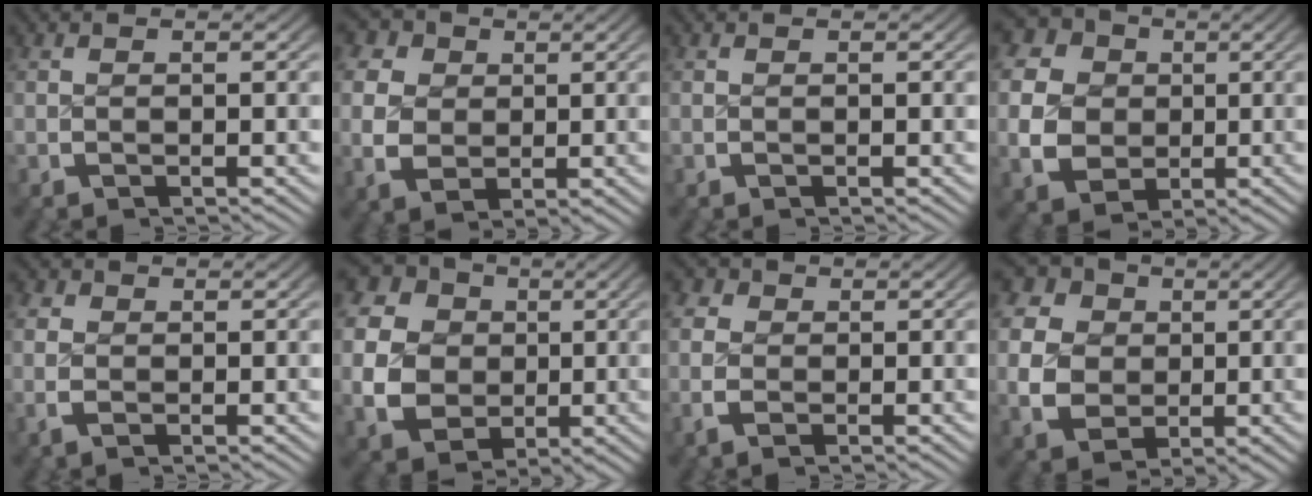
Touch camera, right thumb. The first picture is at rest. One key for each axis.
{"total": 7.5, "fx": 0.8, "fy": 6.2, "fz": 4.1, "tx": -0.099, "ty": -0.026, "tz": 0.022}
{"total": 0.0}
{"total": 13.8, "fx": 0.6, "fy": 11.9, "fz": 6.9, "tx": -0.151, "ty": -0.020, "tz": 0.001}
{"total": 2.1, "fx": 0.2, "fy": 1.8, "fz": 1.1, "tx": -0.030, "ty": -0.008, "tz": 0.004}
{"total": 15.5, "fx": 0.8, "fy": 13.4, "fz": 7.9, "tx": -0.175, "ty": -0.023, "tz": 0.005}
{"total": 3.1, "fx": 0.2, "fy": 2.7, "fz": 1.6, "tx": -0.045, "ty": -0.011, "tz": 0.003}
{"total": 11.9, "fx": 0.7, "fy": 10.1, "fz": 6.4, "tx": -0.141, "ty": -0.027, "tz": 0.012}